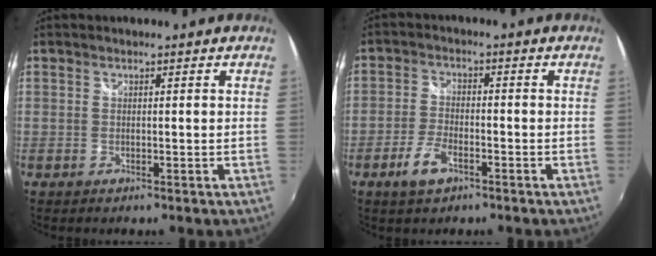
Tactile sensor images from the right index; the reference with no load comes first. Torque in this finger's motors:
{"motor_torque": [0.29, -0.32, 0.28, 0.05]}